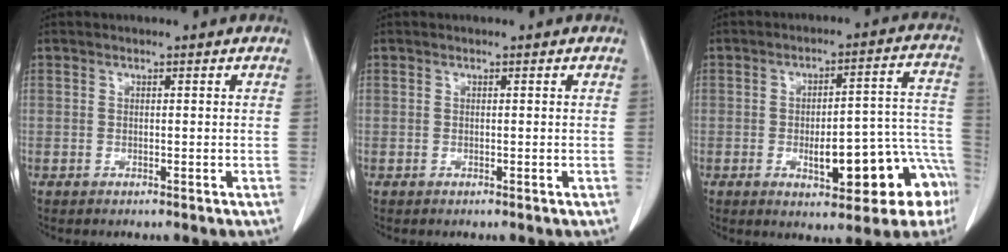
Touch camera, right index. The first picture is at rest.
{"total": 0.0}
{"total": 15.0, "force": [-5.9, 4.9, 12.8], "torque": [-0.105, 0.047, -0.064]}